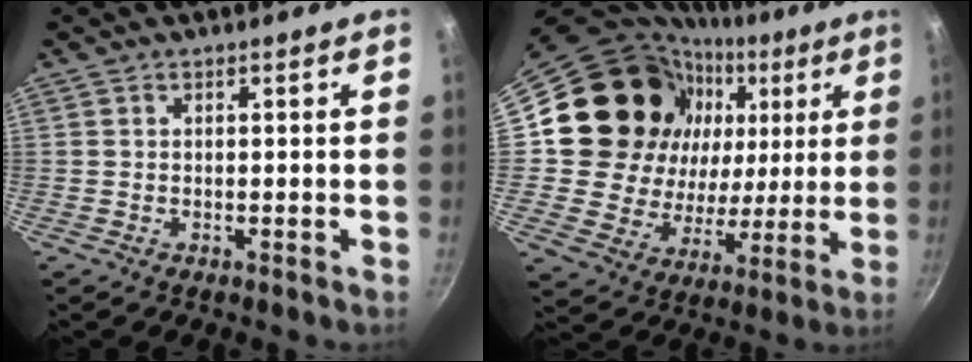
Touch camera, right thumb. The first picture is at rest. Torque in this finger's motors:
{"motor_torque": [0.60, 4.35, 0.86, -0.34, 0.14]}